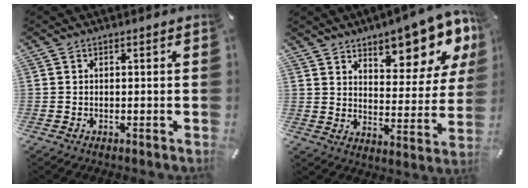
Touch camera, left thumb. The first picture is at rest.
{"total": 12.3, "force": [10.0, 4.8, 5.4], "torque": [-0.057, -0.088, 0.169]}